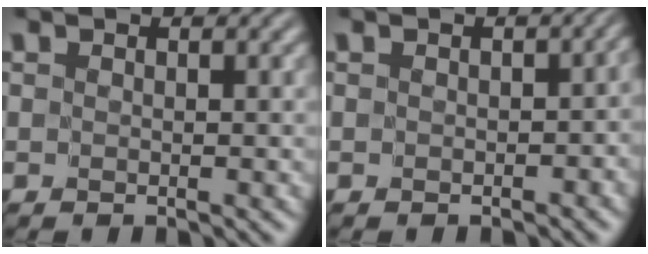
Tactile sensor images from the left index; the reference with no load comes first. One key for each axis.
{"total": 2.3, "fx": -0.6, "fy": 1.6, "fz": 1.5, "tx": 0.003, "ty": -0.001, "tz": 0.001}